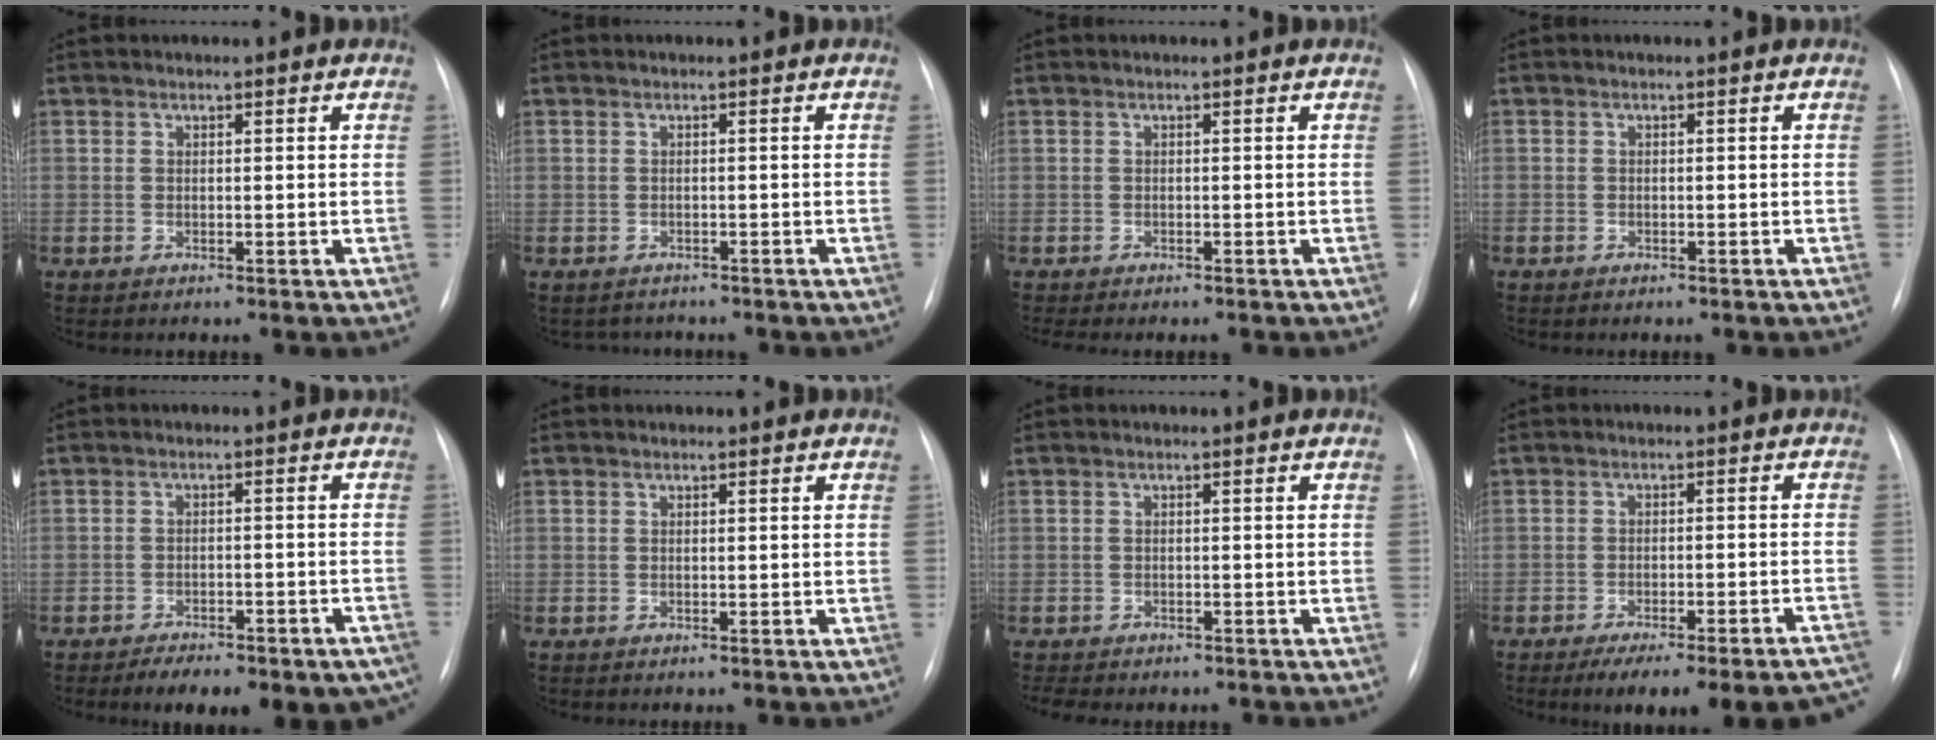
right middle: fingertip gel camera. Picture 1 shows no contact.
{"total": 2.4, "force": [-2.1, 1.1, -0.3], "torque": [-0.001, 0.003, -0.029]}
{"total": 3.4, "force": [-2.9, 0.9, 1.5], "torque": [-0.020, -0.005, -0.032]}
{"total": 0.7, "force": [-0.6, 0.4, 0.2], "torque": [-0.009, 0.001, -0.009]}
{"total": 14.3, "force": [-11.1, 5.5, 7.1], "torque": [-0.068, 0.020, -0.132]}
{"total": 0.0}
{"total": 4.2, "force": [-3.5, 1.7, 1.7], "torque": [-0.029, -0.005, -0.042]}
{"total": 16.6, "force": [-14.1, 3.2, 8.2], "torque": [-0.054, 0.018, -0.175]}